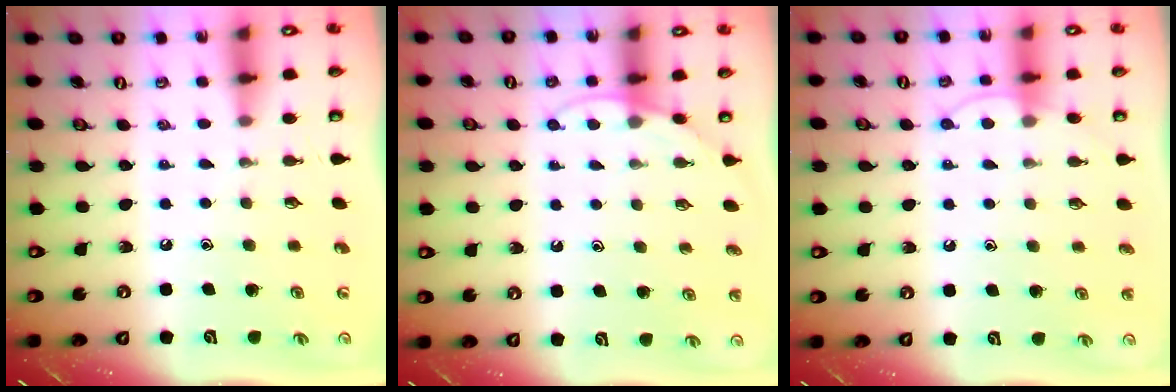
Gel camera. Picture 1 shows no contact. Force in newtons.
{"total": 5.8, "press": 5.8, "slide": 0.4}
{"total": 5.7, "press": 5.7, "slide": 0.6}